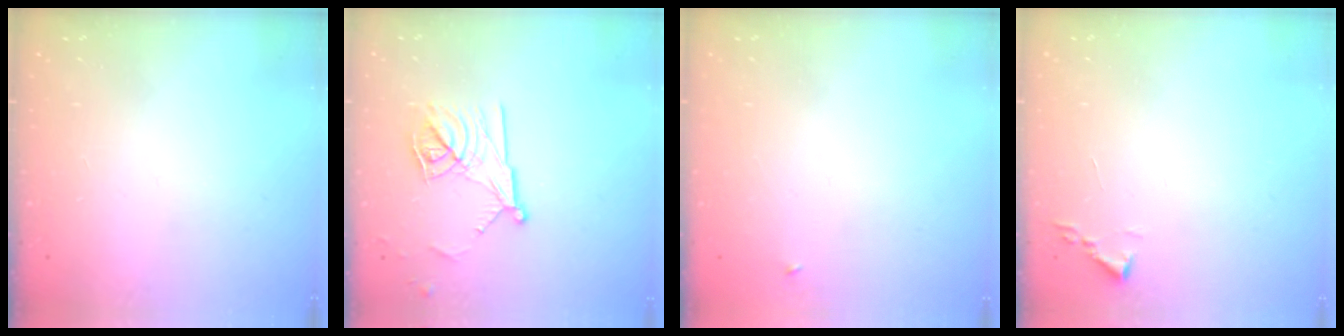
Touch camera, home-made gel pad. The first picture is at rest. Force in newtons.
{"total": 13.5, "press": 13.5, "slide": 0.2}
{"total": 2.3, "press": 2.3, "slide": 0.2}
{"total": 1.9, "press": 1.8, "slide": 0.3}